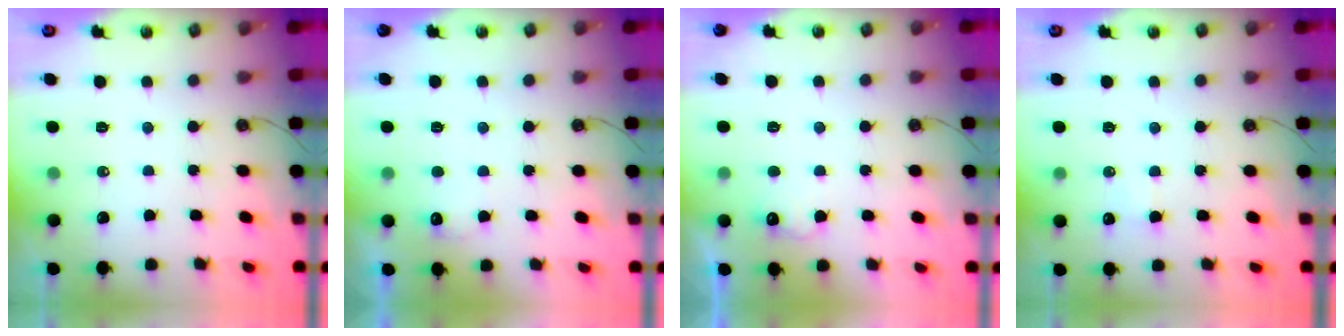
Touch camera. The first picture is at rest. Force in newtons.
{"total": 6.0, "press": 6.0, "slide": 0.6}
{"total": 6.9, "press": 6.8, "slide": 1.3}
{"total": 5.2, "press": 5.0, "slide": 1.2}